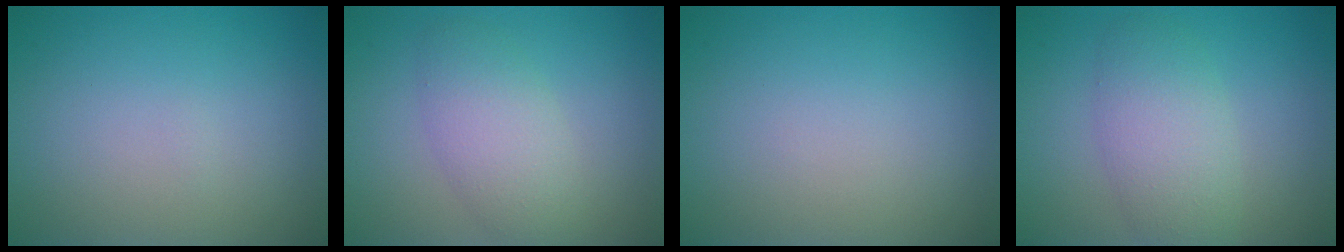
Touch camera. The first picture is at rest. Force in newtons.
{"total": 3.9, "press": 3.9, "slide": 0.2}
{"total": 0.0}
{"total": 4.3, "press": 4.3, "slide": 0.4}